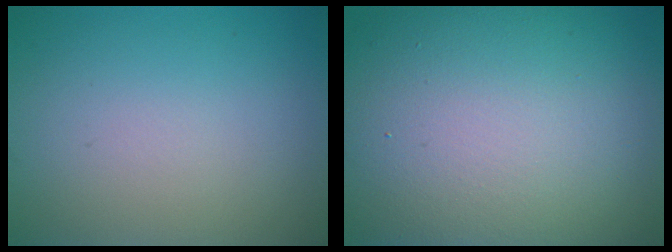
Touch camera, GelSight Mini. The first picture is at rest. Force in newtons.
{"total": 17.9, "press": 17.8, "slide": 1.3}